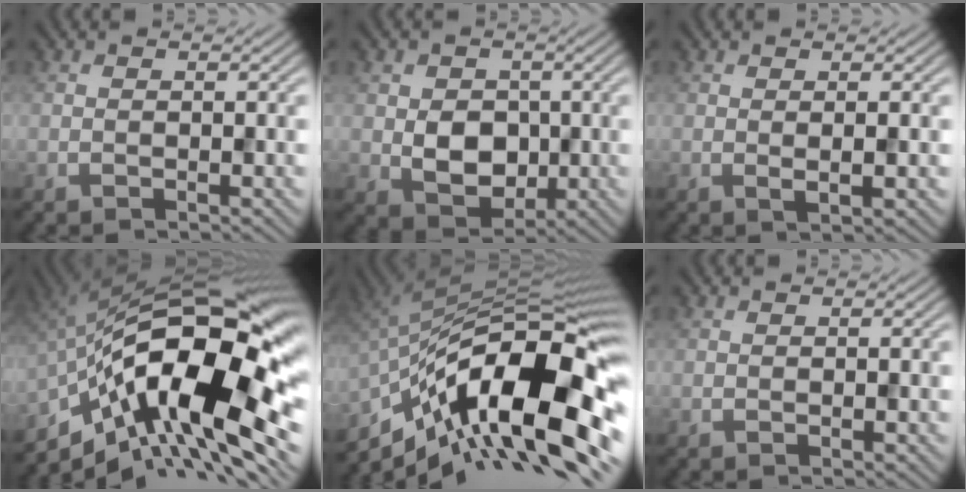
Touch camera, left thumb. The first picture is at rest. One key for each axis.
{"total": 5.7, "fx": -0.3, "fy": 4.6, "fz": 3.3, "tx": -0.074, "ty": -0.009, "tz": -0.004}
{"total": 1.6, "fx": 0.3, "fy": 0.3, "fz": 1.5, "tx": -0.031, "ty": -0.002, "tz": 0.006}
{"total": 19.1, "fx": -6.0, "fy": 8.6, "fz": 16.0, "tx": -0.266, "ty": 0.006, "tz": -0.115}
{"total": 19.2, "fx": -8.5, "fy": 7.4, "fz": 15.6, "tx": -0.269, "ty": -0.002, "tz": -0.156}
{"total": 0.0}